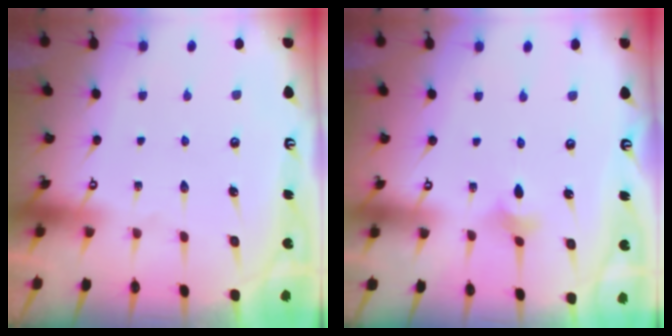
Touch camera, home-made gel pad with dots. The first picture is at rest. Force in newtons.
{"total": 2.1, "press": 2.0, "slide": 0.5}